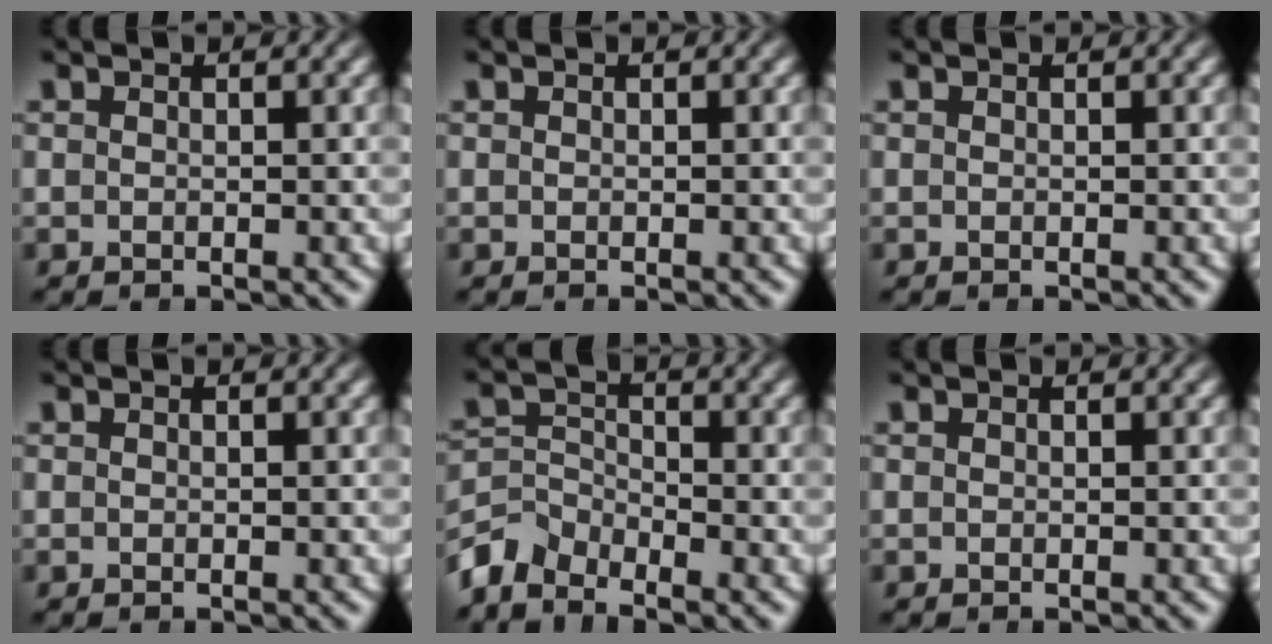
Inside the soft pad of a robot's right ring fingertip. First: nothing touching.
{"total": 0.0}
{"total": 0.0}
{"total": 0.0}
{"total": 4.2, "force": [-3.0, 2.6, 1.4], "torque": [-0.024, -0.019, -0.048]}
{"total": 0.0}